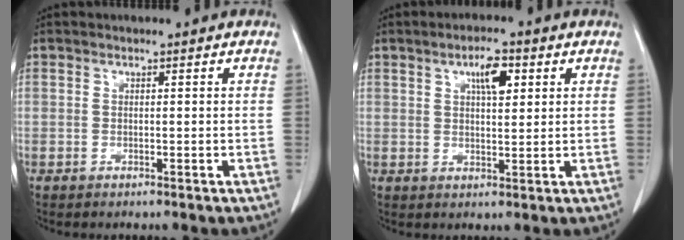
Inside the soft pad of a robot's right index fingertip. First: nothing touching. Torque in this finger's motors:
{"motor_torque": [0.08, 0.08, 0.08, 0.02]}